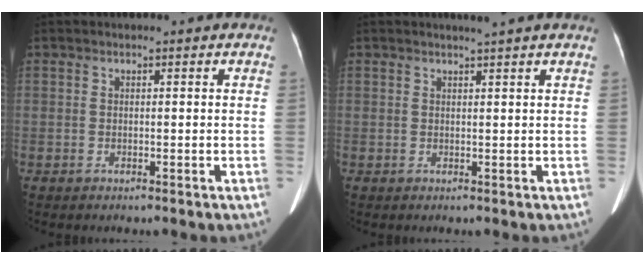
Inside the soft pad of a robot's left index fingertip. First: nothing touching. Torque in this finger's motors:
{"motor_torque": [0.27, -0.27, -0.01, 0.03]}